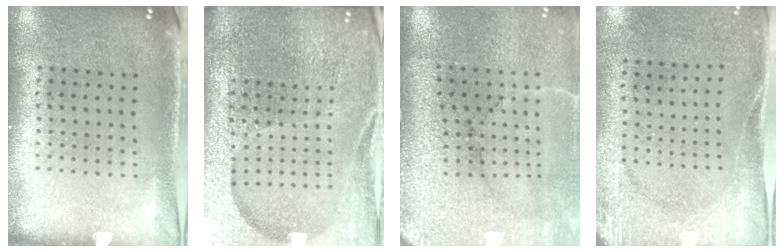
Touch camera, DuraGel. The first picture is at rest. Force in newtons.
{"total": 6.3, "press": 5.5, "slide": 3.1}
{"total": 3.7, "press": 3.6, "slide": 0.7}
{"total": 2.7, "press": 2.1, "slide": 1.7}